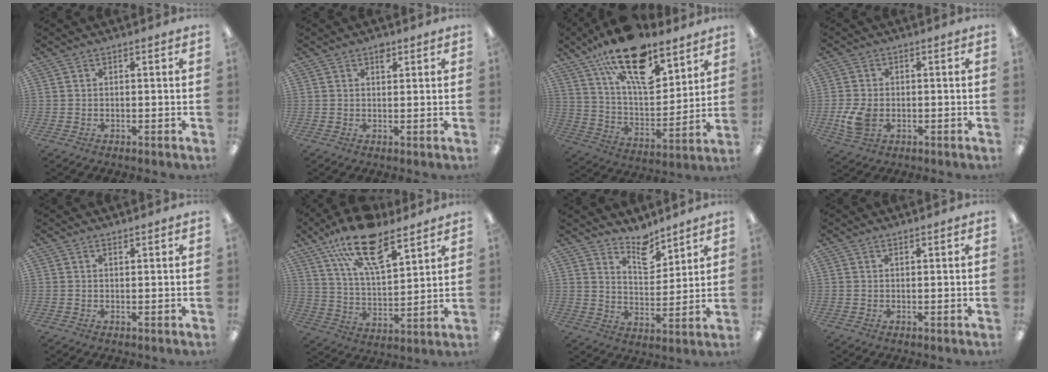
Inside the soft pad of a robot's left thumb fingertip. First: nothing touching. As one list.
[{"total": 4.3, "force": [2.9, 2.4, 2.2], "torque": [-0.007, -0.018, 0.044]}, {"total": 21.8, "force": [14.6, 9.3, 13.3], "torque": [-0.222, -0.083, 0.254]}, {"total": 6.3, "force": [-1.2, 4.4, 4.2], "torque": [-0.087, -0.001, -0.022]}, {"total": 0.9, "force": [0.9, 0.2, 0.3], "torque": [-0.007, 0.000, 0.016]}, {"total": 19.0, "force": [12.3, 7.6, 12.3], "torque": [-0.209, -0.057, 0.213]}, {"total": 8.7, "force": [7.3, 3.7, 3.0], "torque": [-0.033, -0.050, 0.129]}, {"total": 0.8, "force": [0.7, 0.2, 0.4], "torque": [-0.009, 0.001, 0.012]}]